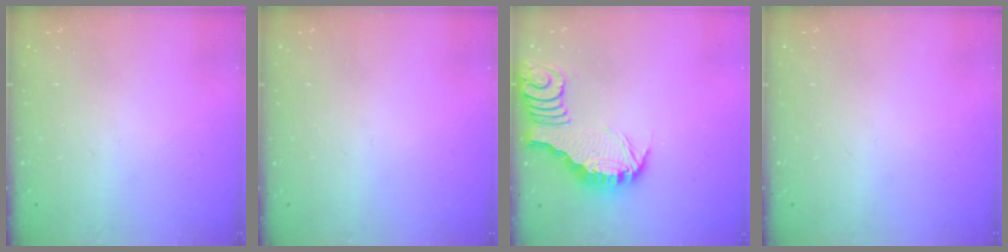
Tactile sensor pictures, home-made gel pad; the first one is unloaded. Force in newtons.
{"total": 0.0}
{"total": 3.4, "press": 3.4, "slide": 0.2}
{"total": 0.0}